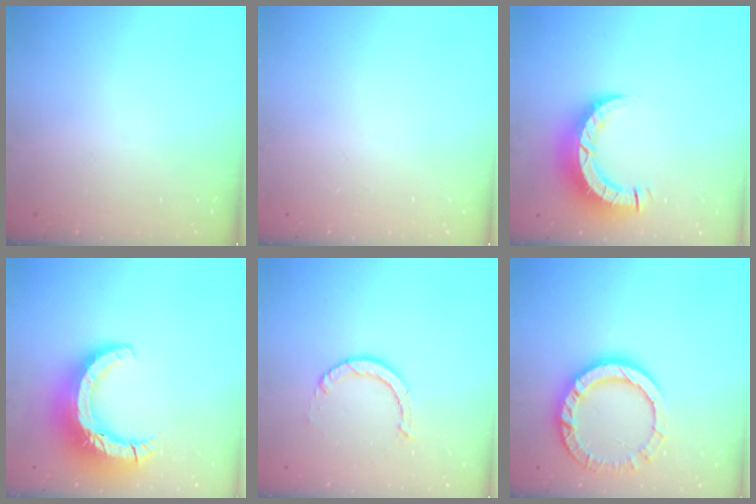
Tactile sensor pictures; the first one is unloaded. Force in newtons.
{"total": 0.0}
{"total": 9.0, "press": 9.0, "slide": 0.9}
{"total": 16.1, "press": 16.0, "slide": 1.5}
{"total": 3.6, "press": 3.5, "slide": 0.3}
{"total": 12.3, "press": 12.2, "slide": 1.3}